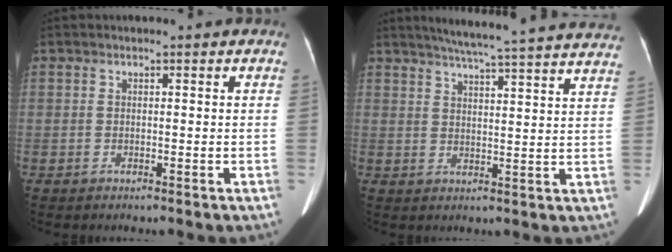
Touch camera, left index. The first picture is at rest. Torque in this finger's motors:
{"motor_torque": [-0.70, -1.42, -0.01, 0.04]}